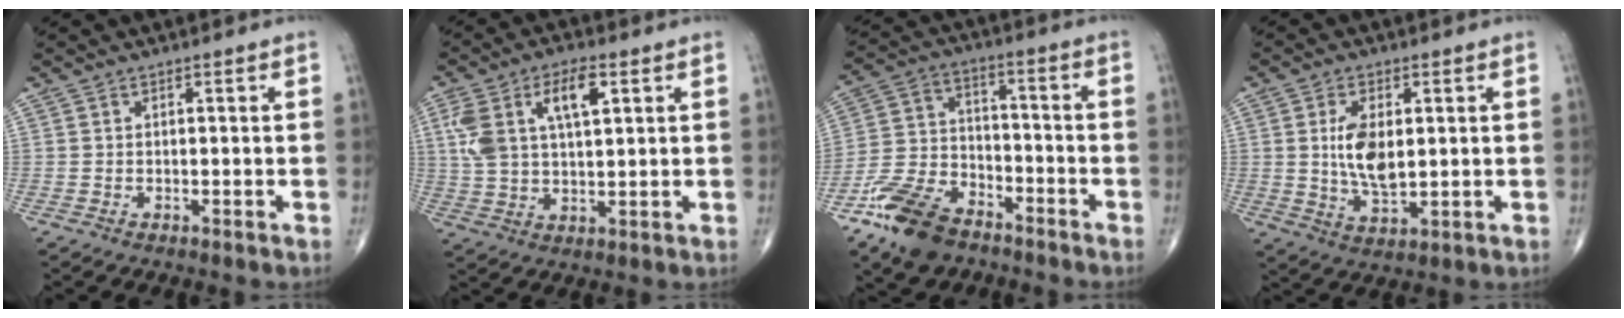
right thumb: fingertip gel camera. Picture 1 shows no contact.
{"total": 11.9, "force": [4.1, 5.6, 9.6], "torque": [-0.188, 0.006, 0.080]}
{"total": 13.6, "force": [-9.2, 7.4, 6.8], "torque": [-0.121, 0.047, -0.180]}
{"total": 10.8, "force": [1.8, 5.4, 9.2], "torque": [-0.165, -0.021, 0.043]}